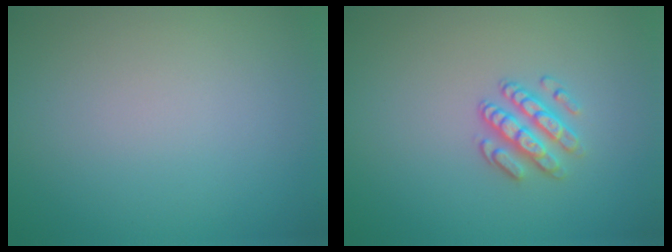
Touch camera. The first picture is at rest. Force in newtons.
{"total": 2.7, "press": 2.4, "slide": 1.2}